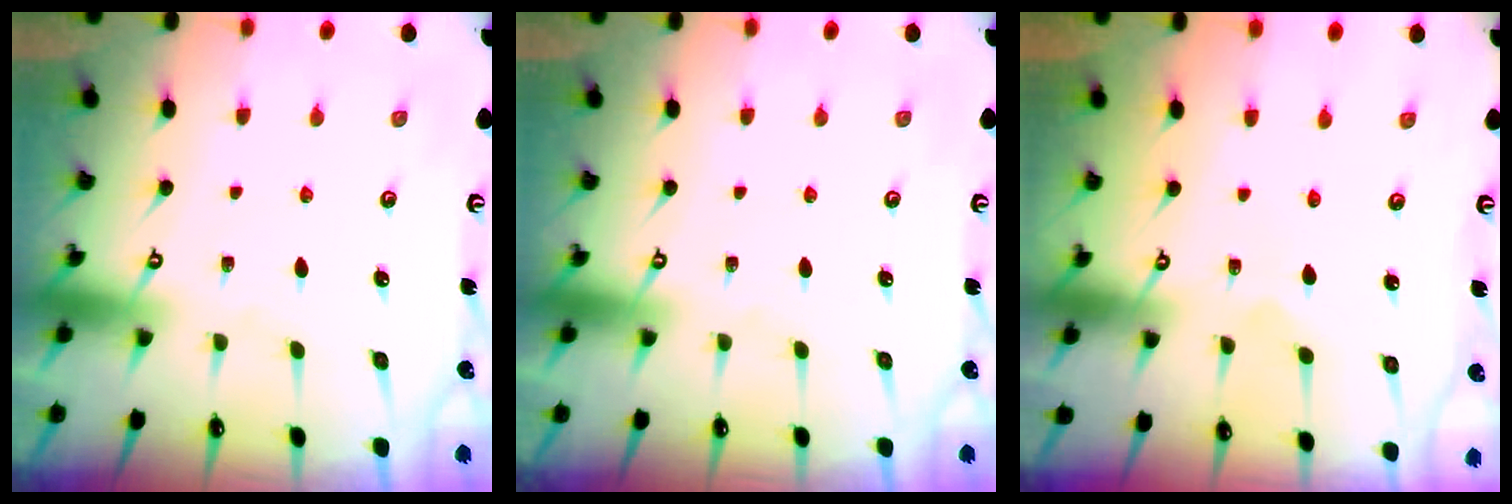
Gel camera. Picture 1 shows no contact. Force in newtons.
{"total": 0.0}
{"total": 1.2, "press": 1.1, "slide": 0.2}